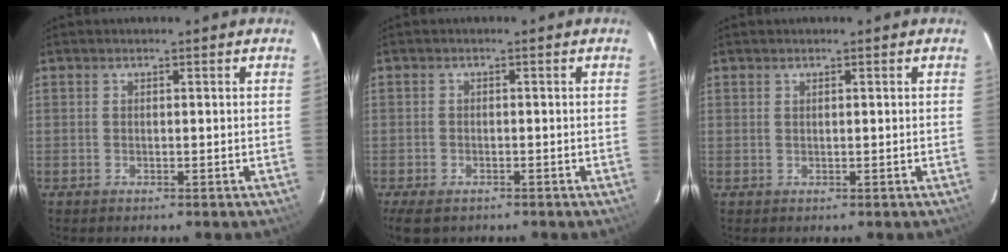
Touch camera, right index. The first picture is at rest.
{"total": 5.1, "force": [-3.6, 2.7, 2.4], "torque": [-0.061, -0.011, -0.063]}
{"total": 0.0}